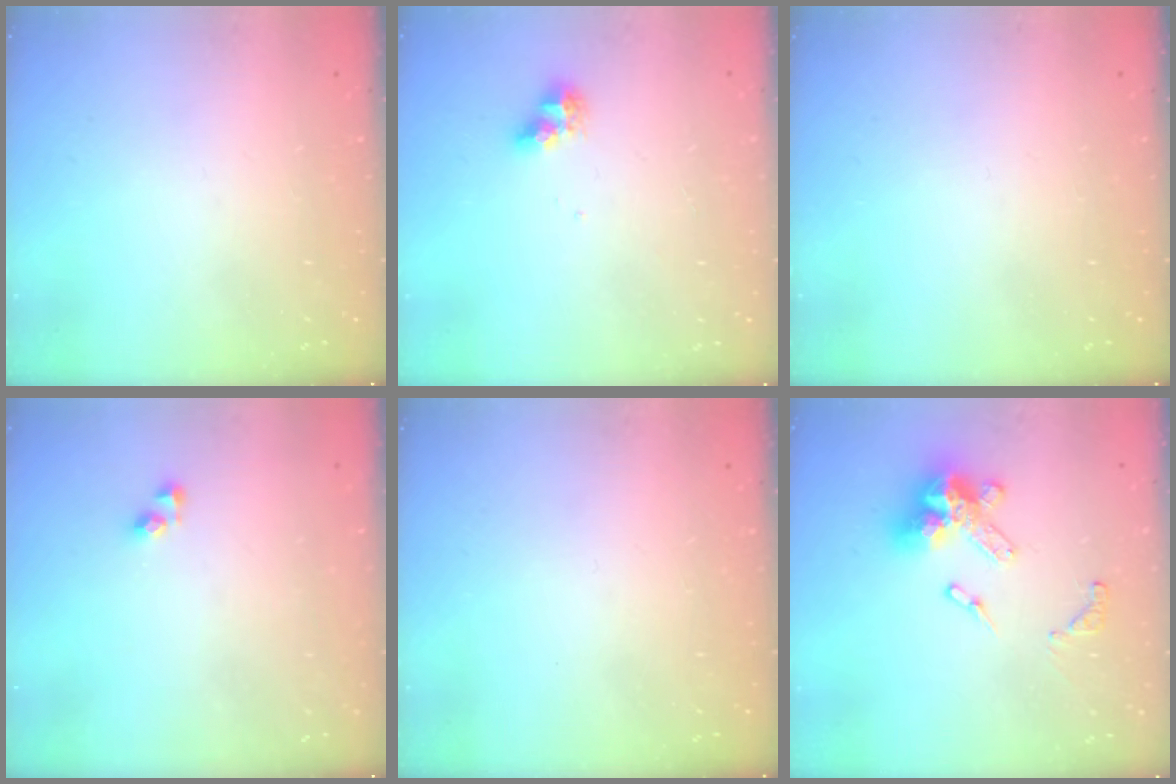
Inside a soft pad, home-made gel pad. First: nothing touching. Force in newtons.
{"total": 7.8, "press": 7.7, "slide": 0.9}
{"total": 0.0}
{"total": 3.7, "press": 3.7, "slide": 0.1}
{"total": 0.0}
{"total": 13.7, "press": 13.6, "slide": 1.5}